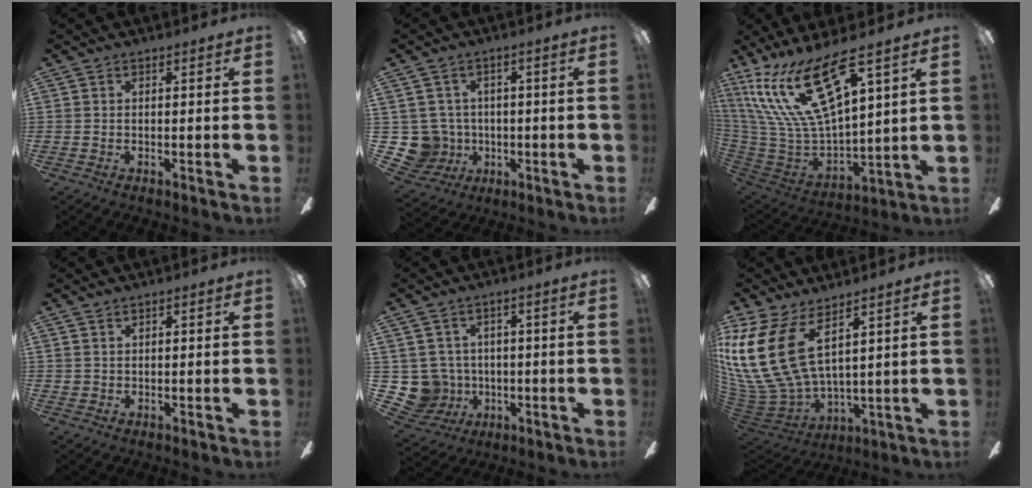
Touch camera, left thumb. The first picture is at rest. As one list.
[{"total": 7.9, "force": [-0.2, 7.8, 1.4], "torque": [-0.074, -0.001, 0.003]}, {"total": 23.3, "force": [13.6, 7.8, 17.3], "torque": [-0.376, -0.084, 0.237]}, {"total": 1.0, "force": [0.7, 0.7, 0.0], "torque": [-0.001, 0.002, 0.013]}, {"total": 8.0, "force": [0.0, 7.9, 1.3], "torque": [-0.074, -0.004, 0.008]}, {"total": 20.2, "force": [8.6, 10.3, 15.1], "torque": [-0.356, -0.058, 0.157]}]